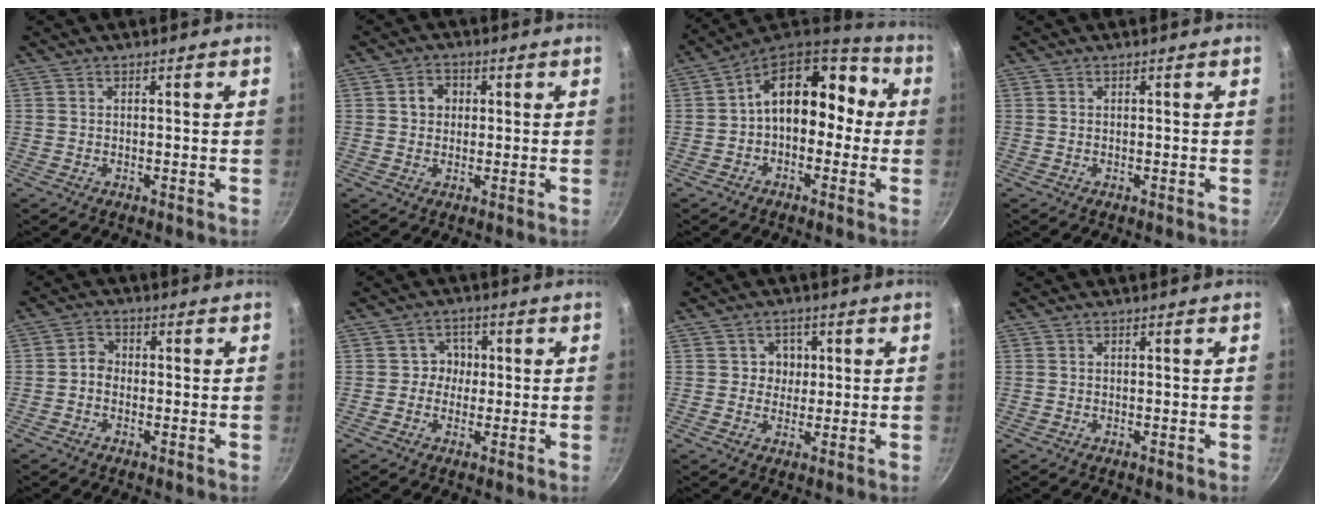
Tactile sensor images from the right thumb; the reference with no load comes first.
{"total": 3.6, "force": [0.6, 3.1, 1.8], "torque": [-0.012, 0.005, 0.008]}
{"total": 15.8, "force": [0.4, 10.1, 12.1], "torque": [-0.133, 0.053, -0.011]}
{"total": 0.0}
{"total": 3.0, "force": [-0.7, 2.4, 1.5], "torque": [-0.012, 0.011, -0.023]}
{"total": 3.6, "force": [0.0, 3.4, 1.3], "torque": [0.012, 0.011, -0.010]}
{"total": 3.8, "force": [0.7, 3.5, 1.3], "torque": [0.009, 0.003, 0.005]}
{"total": 0.0}